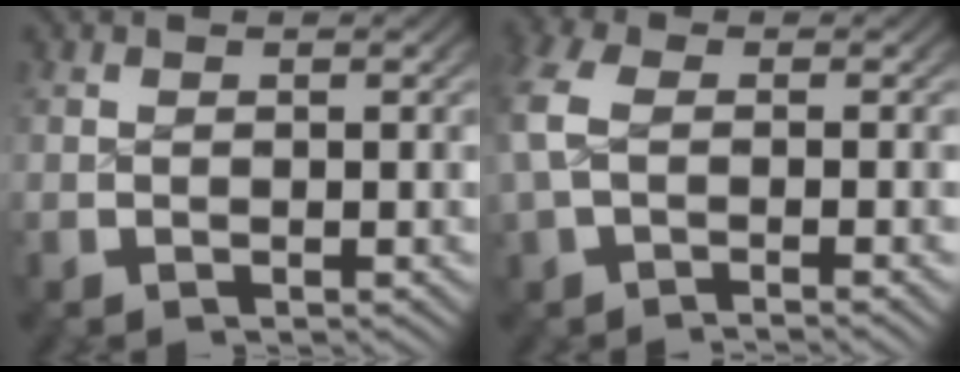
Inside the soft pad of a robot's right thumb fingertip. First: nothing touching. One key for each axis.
{"total": 4.0, "fx": -0.8, "fy": 2.3, "fz": 3.2, "tx": -0.081, "ty": -0.002, "tz": -0.010}